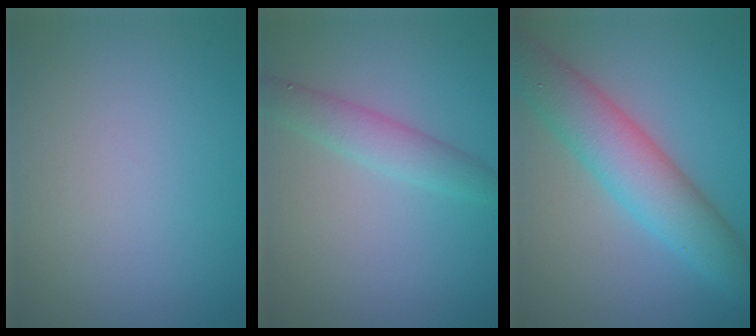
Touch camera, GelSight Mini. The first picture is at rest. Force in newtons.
{"total": 2.8, "press": 2.8, "slide": 0.2}
{"total": 7.0, "press": 7.0, "slide": 0.2}